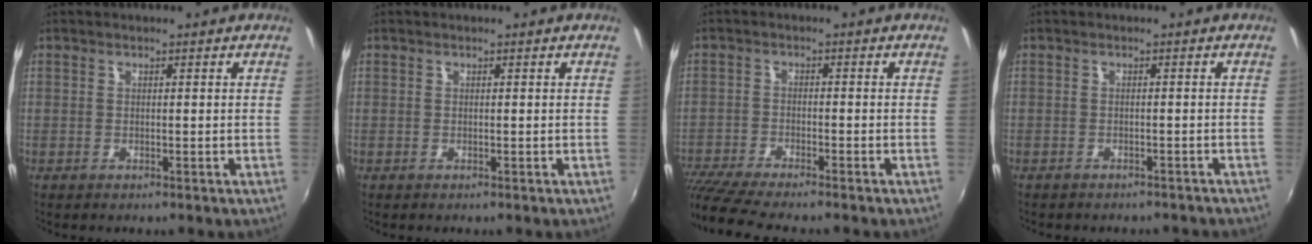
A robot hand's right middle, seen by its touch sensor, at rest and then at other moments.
{"total": 0.0}
{"total": 10.0, "force": [-8.8, 0.6, 4.7], "torque": [-0.119, -0.039, -0.158]}
{"total": 5.1, "force": [-4.6, 1.7, 1.6], "torque": [-0.034, -0.009, -0.055]}